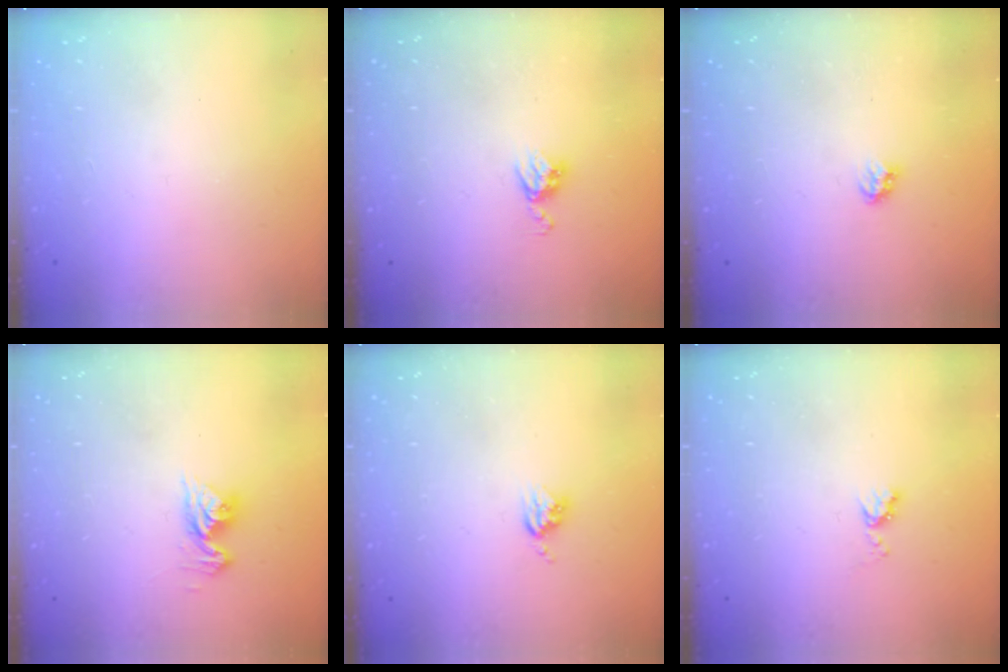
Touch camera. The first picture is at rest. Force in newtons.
{"total": 5.6, "press": 5.6, "slide": 0.5}
{"total": 2.8, "press": 2.8, "slide": 0.5}
{"total": 9.6, "press": 9.6, "slide": 1.0}
{"total": 3.9, "press": 3.9, "slide": 0.5}
{"total": 5.1, "press": 5.1, "slide": 0.5}